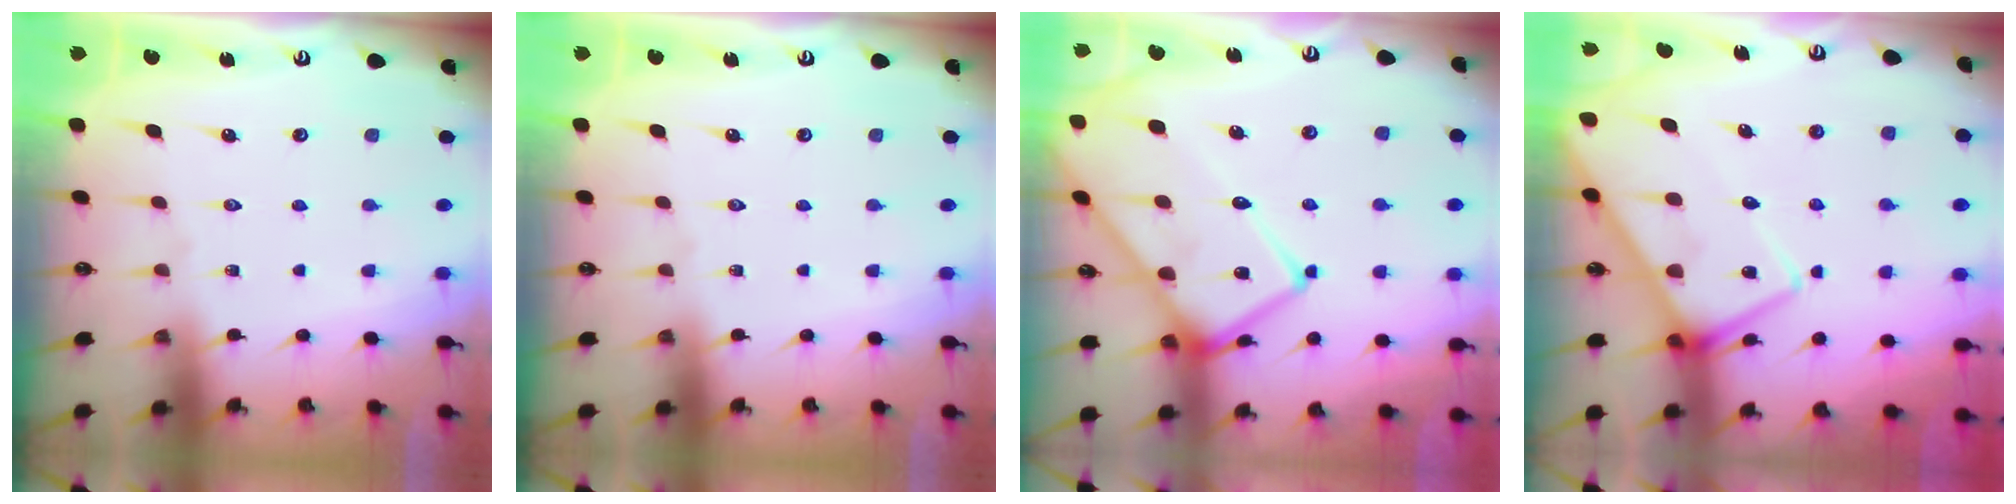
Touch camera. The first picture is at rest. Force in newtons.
{"total": 0.0}
{"total": 20.7, "press": 20.6, "slide": 1.7}
{"total": 12.1, "press": 12.1, "slide": 1.3}